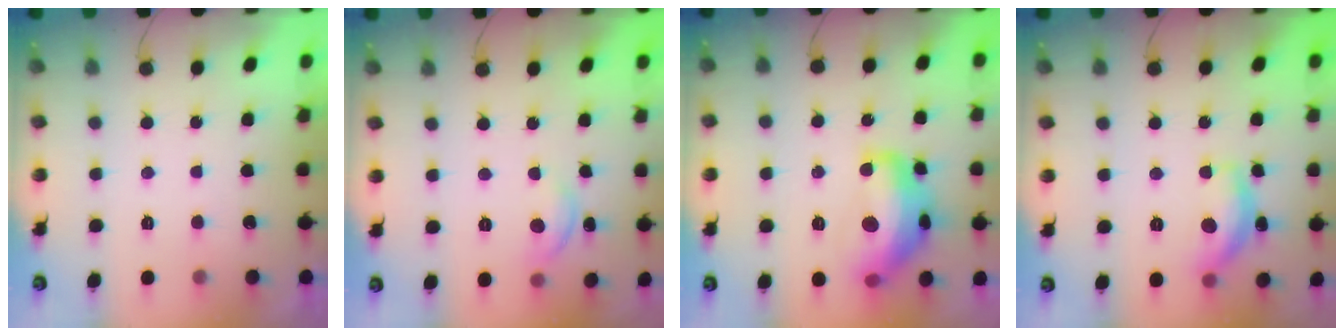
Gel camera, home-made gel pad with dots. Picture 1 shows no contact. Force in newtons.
{"total": 6.9, "press": 6.9, "slide": 0.6}
{"total": 15.3, "press": 15.3, "slide": 1.1}
{"total": 12.0, "press": 12.0, "slide": 0.7}